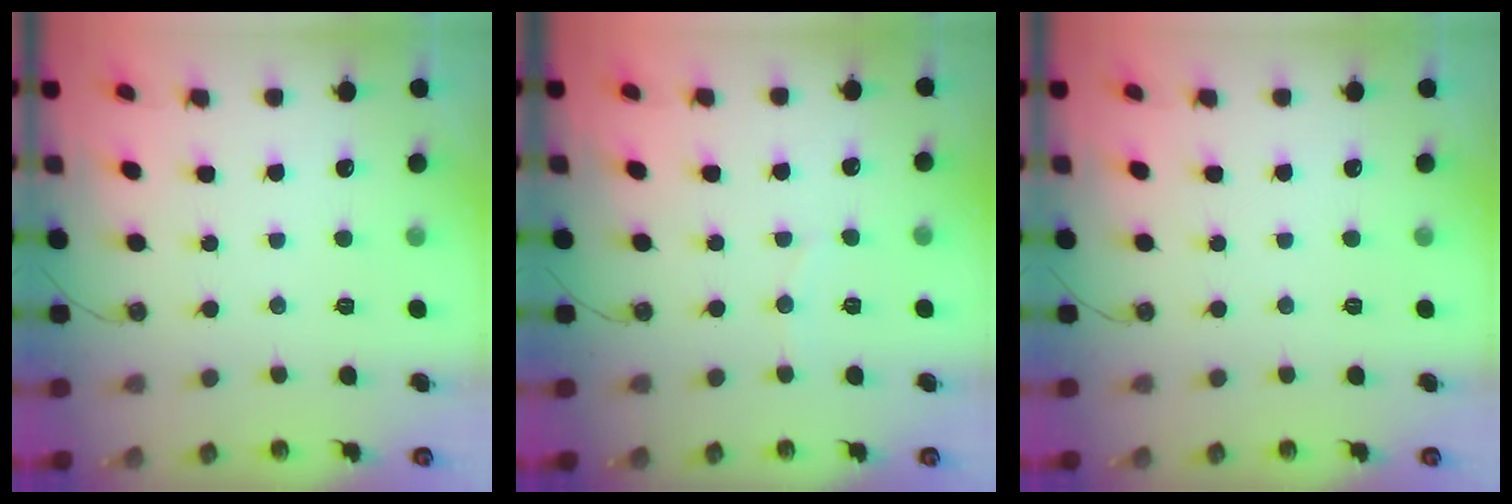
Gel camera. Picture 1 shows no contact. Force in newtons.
{"total": 3.7, "press": 3.7, "slide": 0.3}
{"total": 0.0}